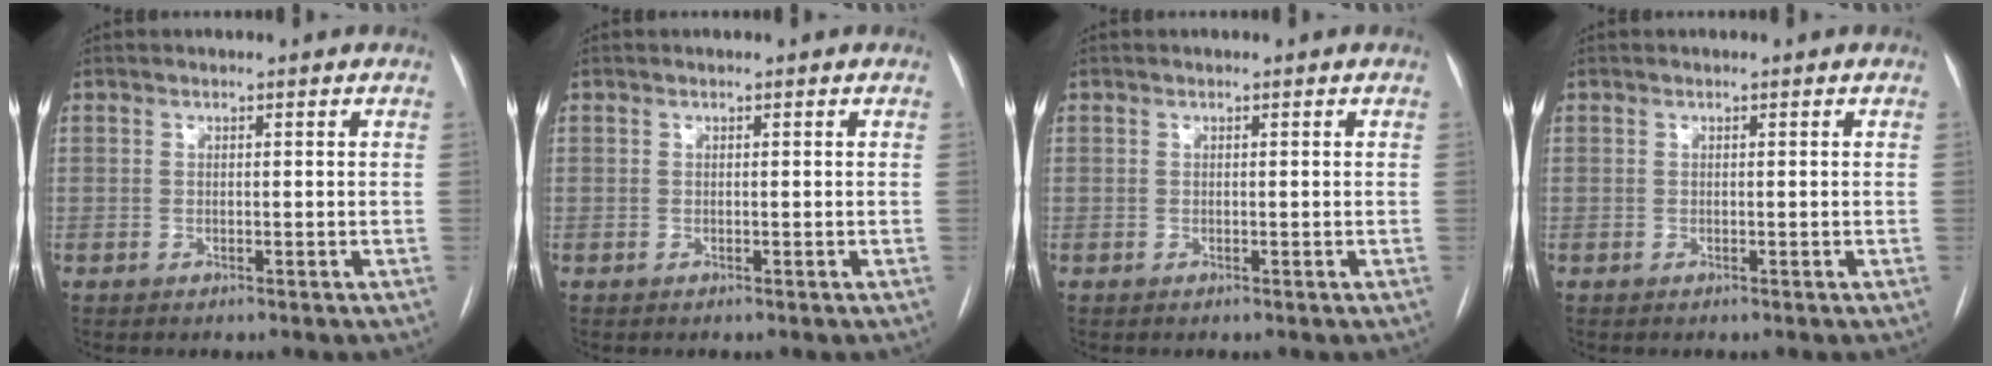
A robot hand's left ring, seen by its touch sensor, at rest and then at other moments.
{"total": 0.0}
{"total": 0.0}
{"total": 0.0}